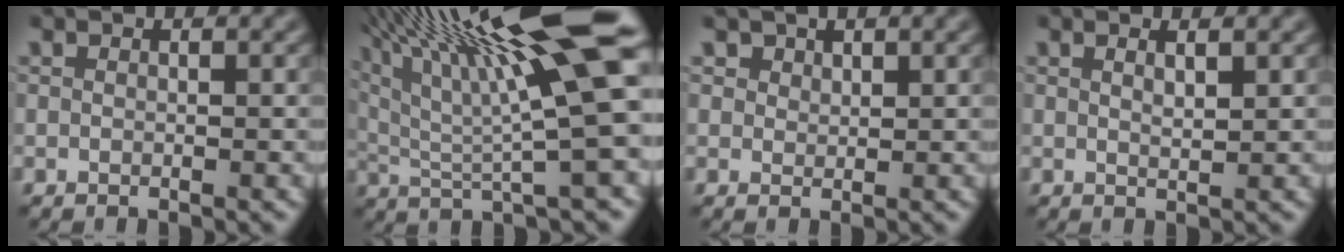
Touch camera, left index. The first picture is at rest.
{"total": 17.8, "force": [8.2, 3.9, 15.3], "torque": [-0.269, 0.026, 0.145]}
{"total": 1.4, "force": [1.0, 0.8, 0.3], "torque": [-0.009, -0.004, 0.019]}
{"total": 1.3, "force": [0.7, 0.3, 1.0], "torque": [-0.013, 0.001, 0.010]}